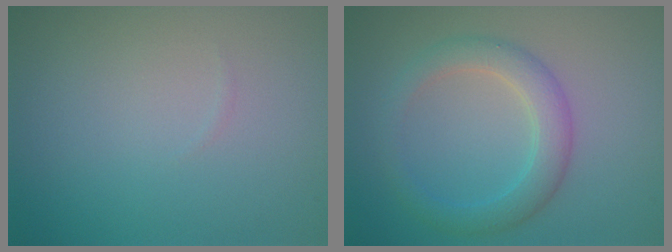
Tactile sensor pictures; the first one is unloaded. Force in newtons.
{"total": 3.4, "press": 3.4, "slide": 0.1}